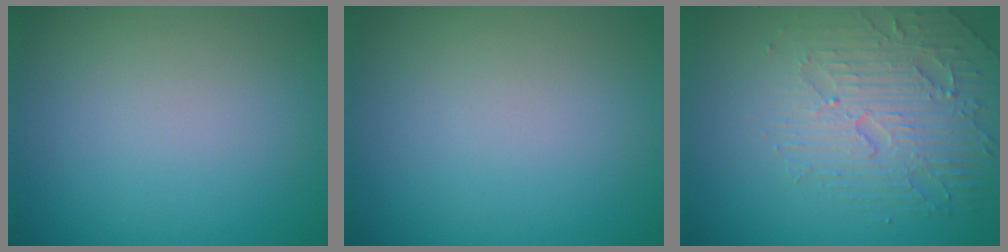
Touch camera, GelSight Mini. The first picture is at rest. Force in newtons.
{"total": 0.0}
{"total": 4.4, "press": 3.9, "slide": 2.1}